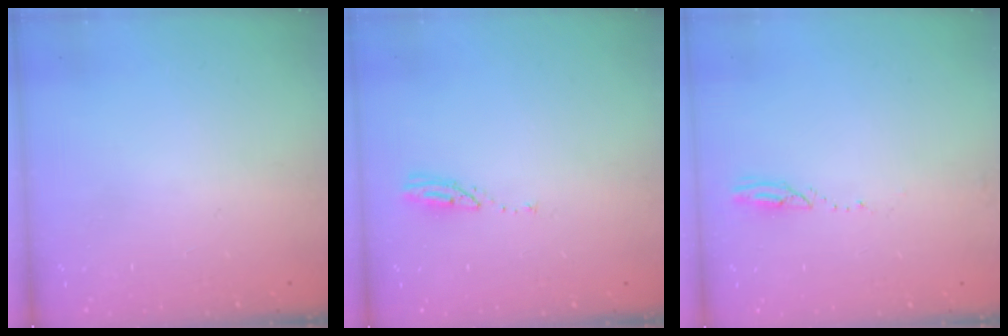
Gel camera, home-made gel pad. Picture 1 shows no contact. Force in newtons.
{"total": 2.9, "press": 2.9, "slide": 0.3}
{"total": 2.3, "press": 2.3, "slide": 0.3}